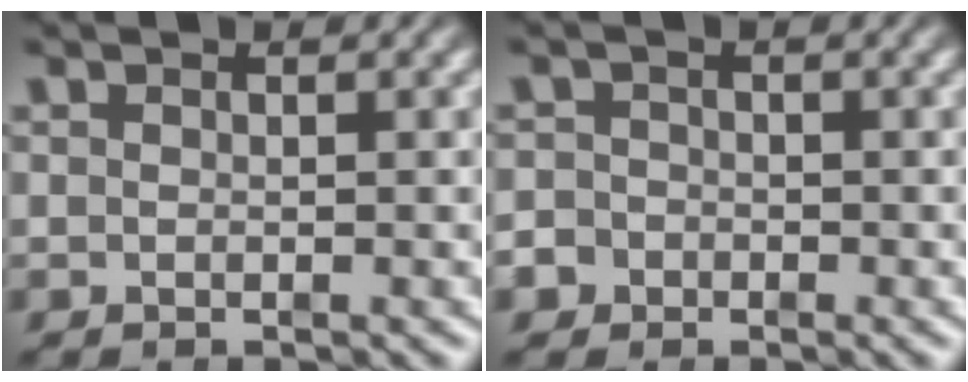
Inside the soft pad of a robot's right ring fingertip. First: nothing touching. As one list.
[{"total": 2.8, "force": [-1.5, 2.4, 0.0], "torque": [-0.007, -0.015, -0.027]}]